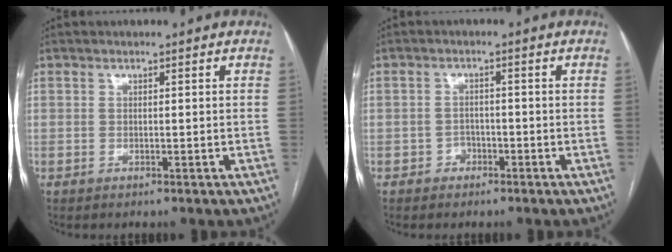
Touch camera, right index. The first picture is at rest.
{"total": 1.9, "force": [-1.2, 1.4, 0.4], "torque": [-0.003, 0.008, -0.021]}